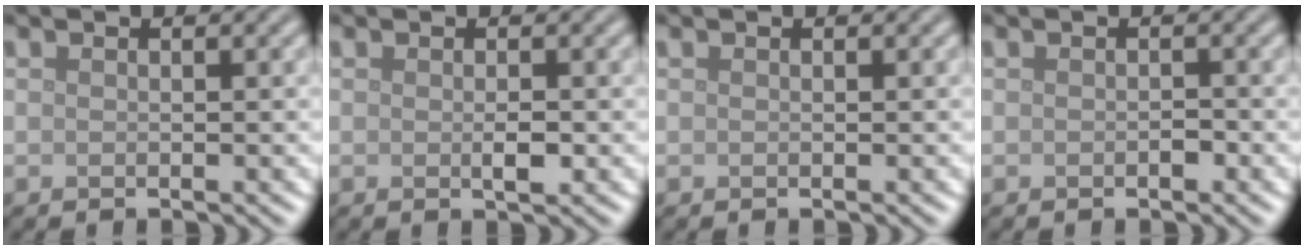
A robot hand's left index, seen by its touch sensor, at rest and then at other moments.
{"total": 1.2, "force": [-0.2, 0.4, 1.1], "torque": [-0.022, -0.003, -0.001]}
{"total": 0.0}
{"total": 0.7, "force": [-0.2, 0.4, 0.5], "torque": [-0.008, 0.000, -0.002]}